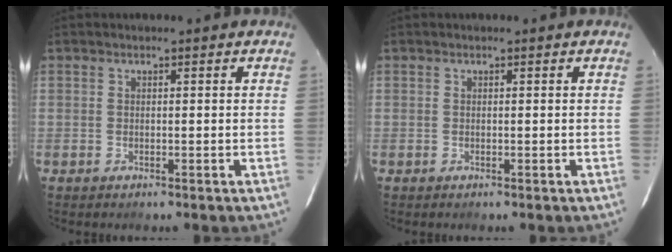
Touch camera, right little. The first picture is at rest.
{"total": 0.0}